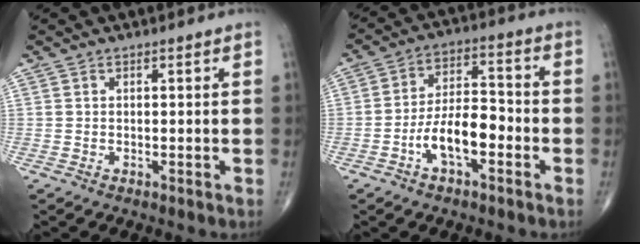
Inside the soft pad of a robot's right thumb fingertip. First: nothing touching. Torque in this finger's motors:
{"motor_torque": [1.43, 1.27, 1.15, -0.23, 0.12]}